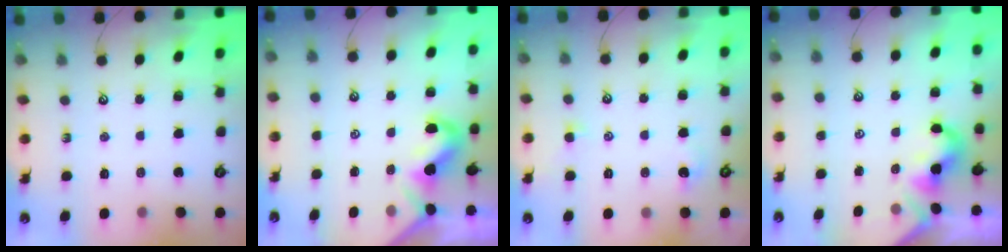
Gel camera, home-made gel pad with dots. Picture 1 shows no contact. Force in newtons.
{"total": 2.0, "press": 1.9, "slide": 0.6}
{"total": 0.7, "press": 0.1, "slide": 0.7}
{"total": 2.1, "press": 2.0, "slide": 0.5}